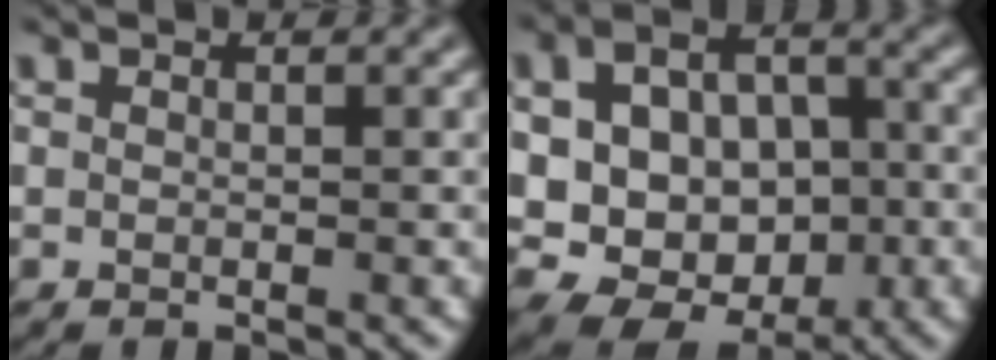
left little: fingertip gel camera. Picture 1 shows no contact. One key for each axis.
{"total": 12.0, "fx": -0.2, "fy": 9.4, "fz": 7.4, "tx": -0.124, "ty": 0.012, "tz": 0.000}